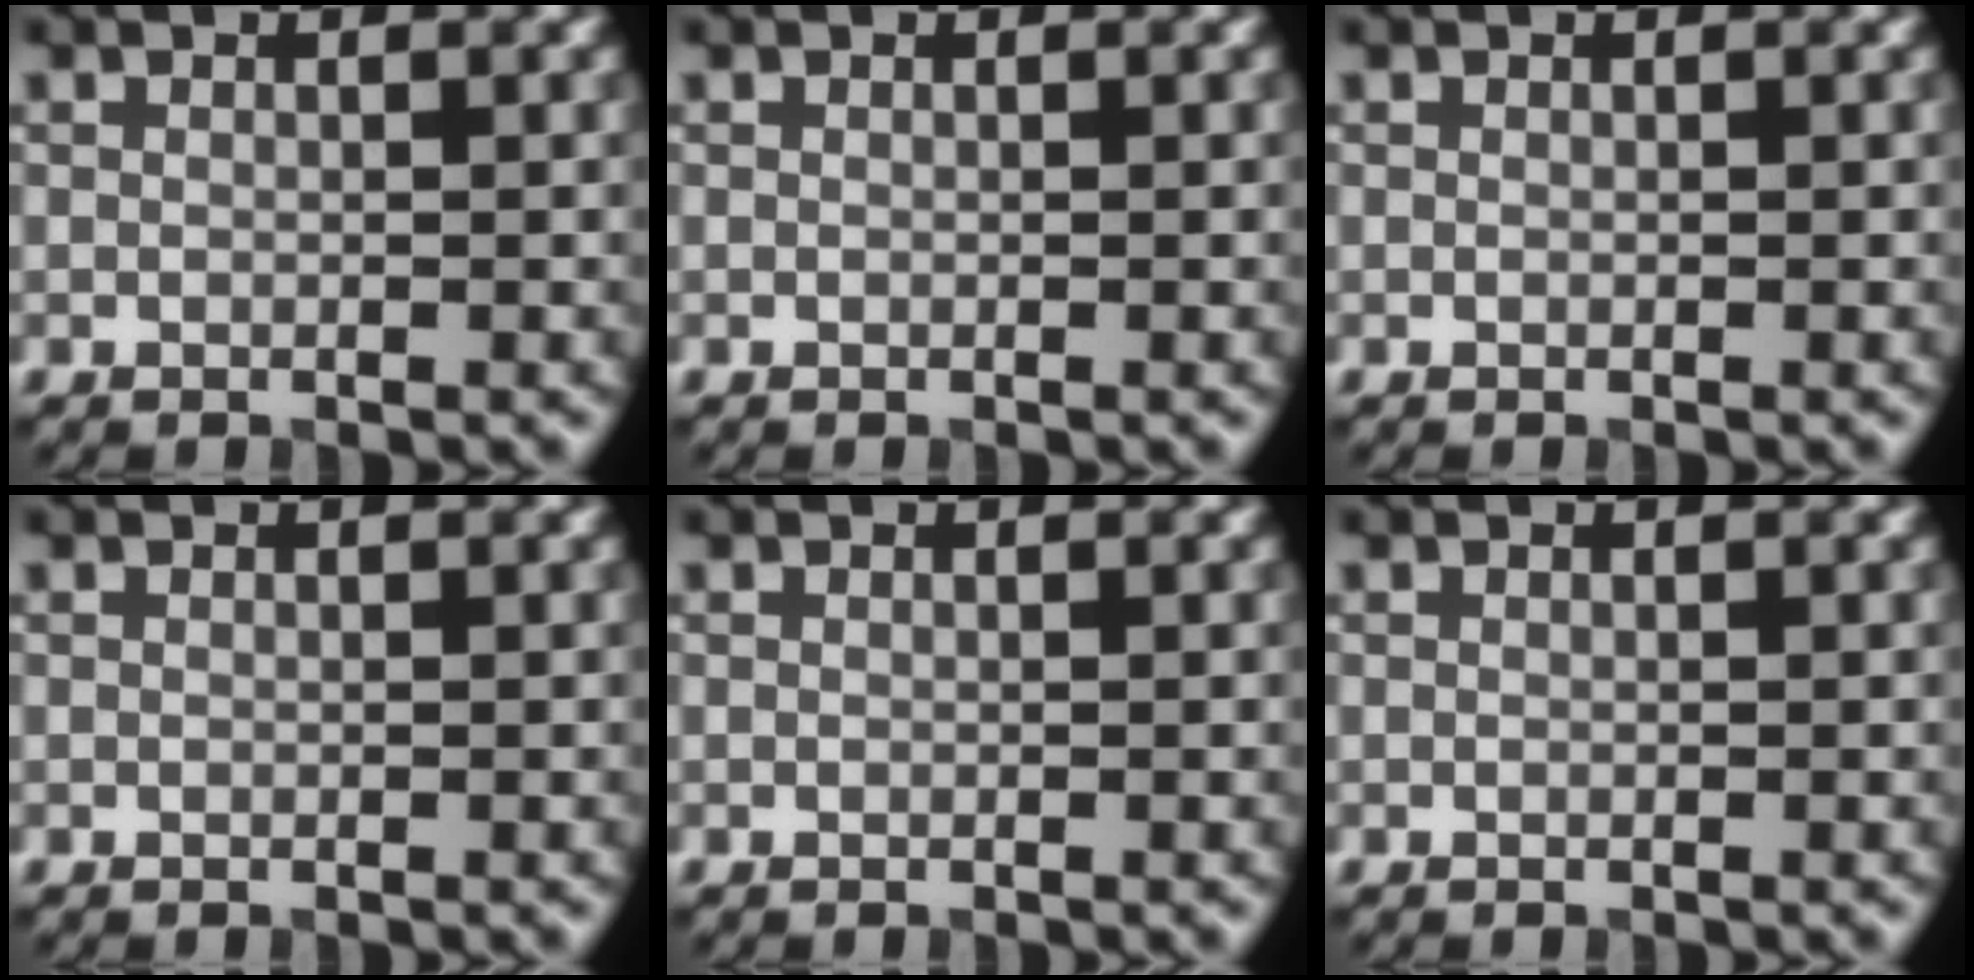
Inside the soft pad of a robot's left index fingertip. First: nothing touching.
{"total": 0.0}
{"total": 0.0}
{"total": 0.0}
{"total": 0.0}
{"total": 0.0}